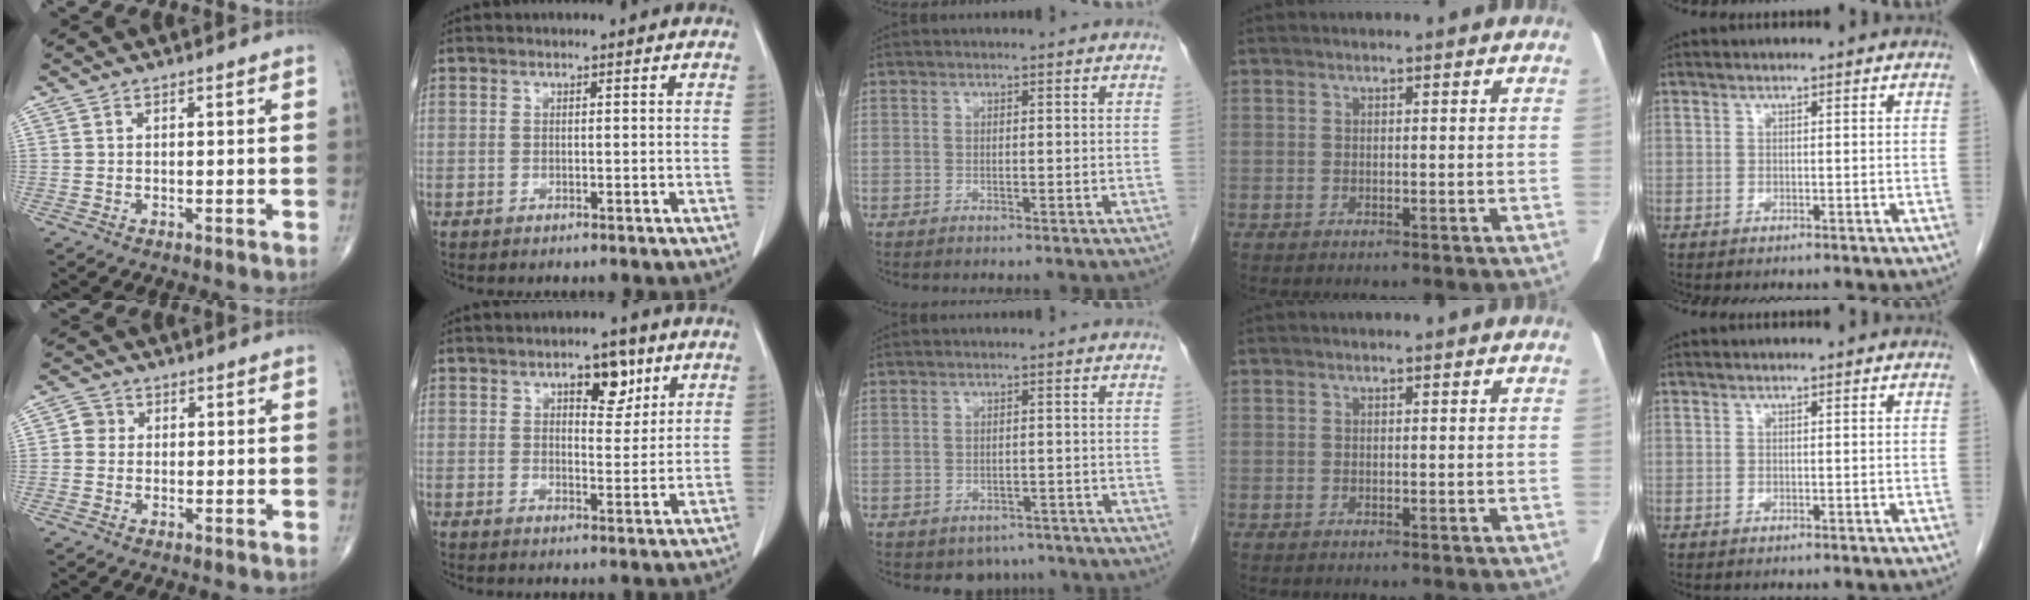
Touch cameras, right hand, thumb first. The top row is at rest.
{"thumb": {"total": 2.7, "force": [0.2, 2.6, 0.8], "torque": [0.003, 0.005, -0.002]}, "index": {"total": 5.8, "force": [3.2, 2.6, 4.2], "torque": [-0.056, 0.003, 0.045]}, "middle": {"total": 3.5, "force": [-2.7, 2.2, 0.7], "torque": [-0.007, 0.003, -0.030]}}